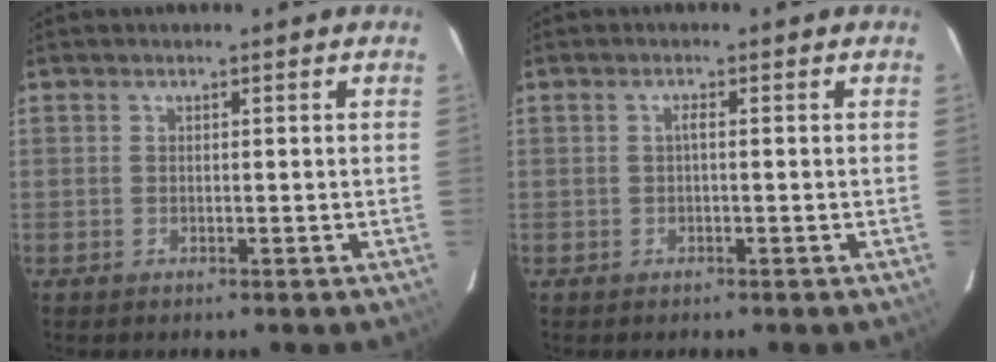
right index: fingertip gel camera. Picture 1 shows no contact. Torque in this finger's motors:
{"motor_torque": [0.17, -0.07, 0.08, 0.03]}